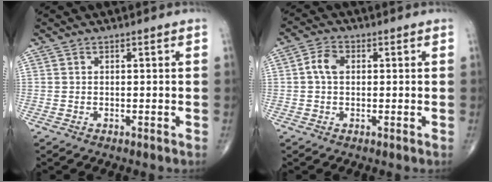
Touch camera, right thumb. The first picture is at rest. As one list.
[{"total": 3.9, "force": [0.4, 2.7, 2.8], "torque": [-0.055, 0.010, 0.003]}]